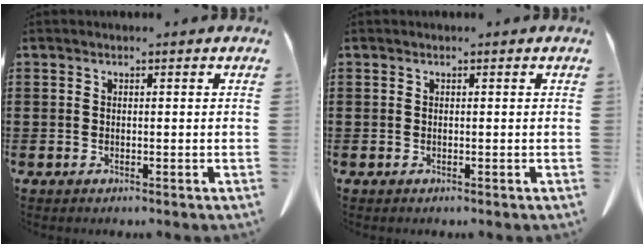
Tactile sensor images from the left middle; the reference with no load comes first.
{"total": 0.0}